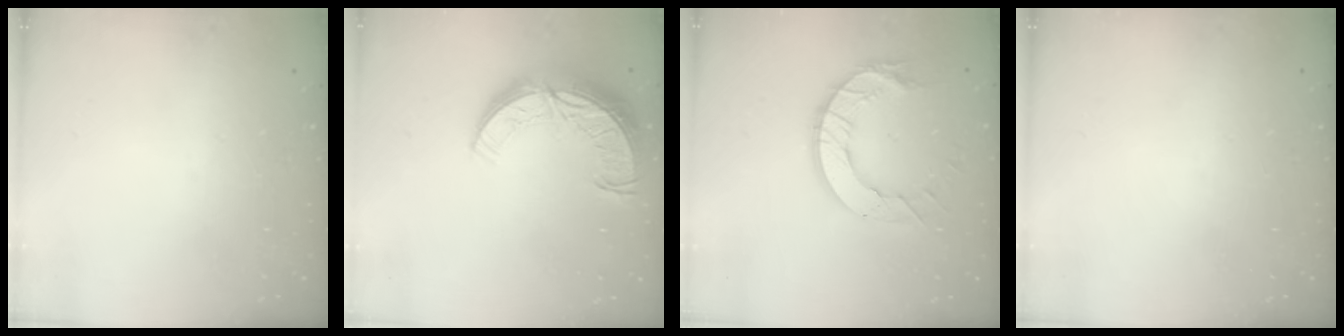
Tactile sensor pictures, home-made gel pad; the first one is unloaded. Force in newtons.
{"total": 13.4, "press": 13.4, "slide": 1.0}
{"total": 11.5, "press": 11.4, "slide": 1.2}
{"total": 0.0}